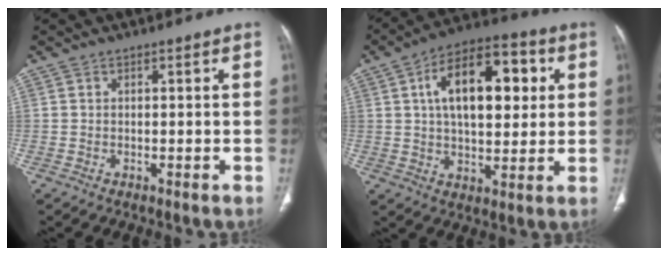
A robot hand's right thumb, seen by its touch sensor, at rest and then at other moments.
{"total": 18.1, "force": [4.4, 9.5, 14.8], "torque": [-0.202, 0.014, 0.064]}